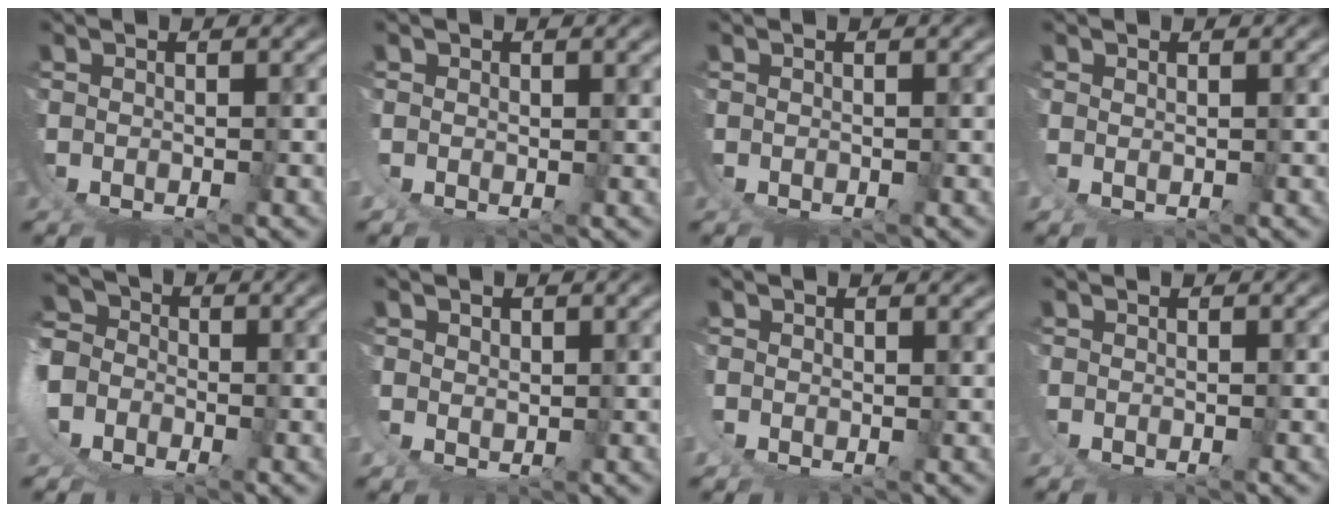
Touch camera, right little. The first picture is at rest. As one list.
[{"total": 1.0, "force": [0.7, 0.6, 0.5], "torque": [-0.016, -0.003, 0.017]}, {"total": 0.0}, {"total": 1.1, "force": [0.8, -0.2, 0.6], "torque": [-0.018, -0.002, 0.019]}, {"total": 6.4, "force": [0.3, 5.4, 3.4], "torque": [-0.086, -0.008, -0.005]}, {"total": 1.4, "force": [1.2, 0.2, 0.6], "torque": [-0.022, -0.010, 0.034]}, {"total": 1.4, "force": [1.1, 0.6, 0.7], "torque": [-0.019, -0.003, 0.021]}, {"total": 0.7, "force": [0.4, 0.3, 0.5], "torque": [-0.014, 0.001, 0.006]}]